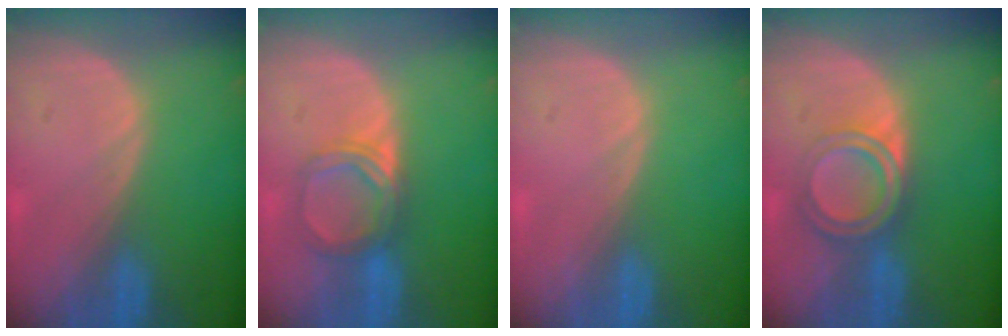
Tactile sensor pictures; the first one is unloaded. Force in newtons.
{"total": 5.1, "press": 4.8, "slide": 1.8}
{"total": 0.0}
{"total": 6.0, "press": 5.2, "slide": 3.0}